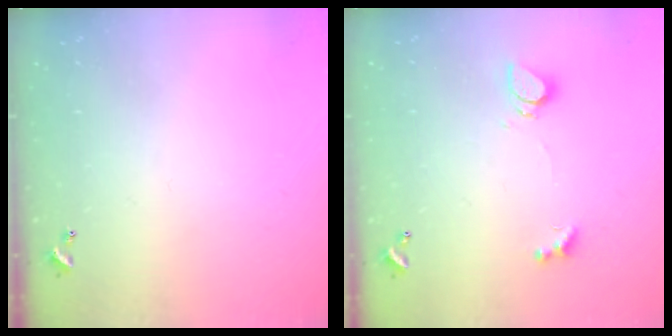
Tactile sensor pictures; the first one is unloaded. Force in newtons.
{"total": 1.0, "press": 0.9, "slide": 0.4}